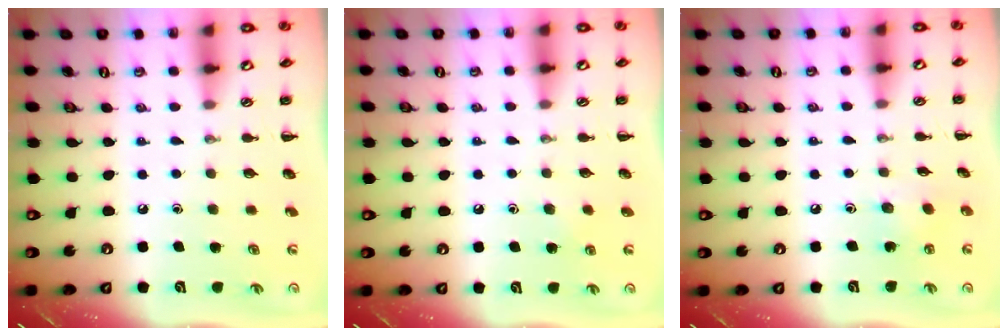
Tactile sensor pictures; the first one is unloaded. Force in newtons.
{"total": 3.4, "press": 3.2, "slide": 1.2}
{"total": 4.2, "press": 4.0, "slide": 1.2}